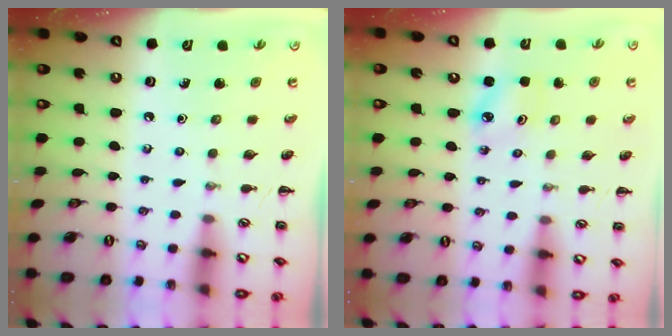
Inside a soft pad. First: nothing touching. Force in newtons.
{"total": 2.8, "press": 2.7, "slide": 0.4}